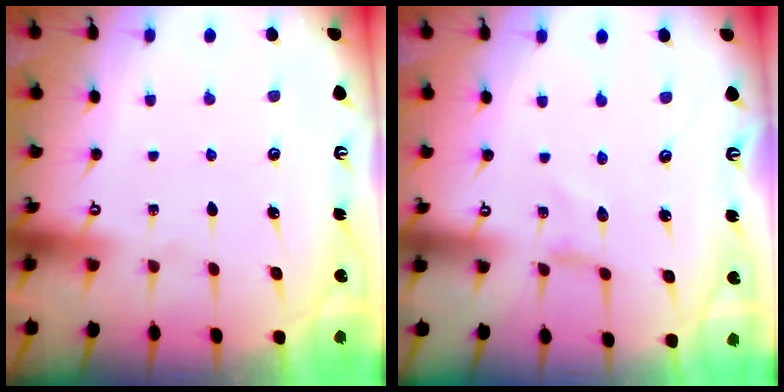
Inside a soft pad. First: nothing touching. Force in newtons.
{"total": 0.0}